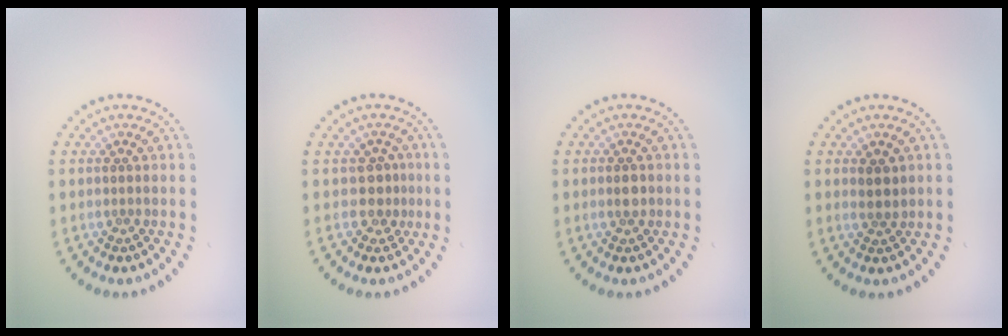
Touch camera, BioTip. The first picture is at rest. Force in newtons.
{"total": 2.0, "press": 1.5, "slide": 1.4}
{"total": 1.5, "press": 1.5, "slide": 0.3}
{"total": 1.7, "press": 1.6, "slide": 0.6}